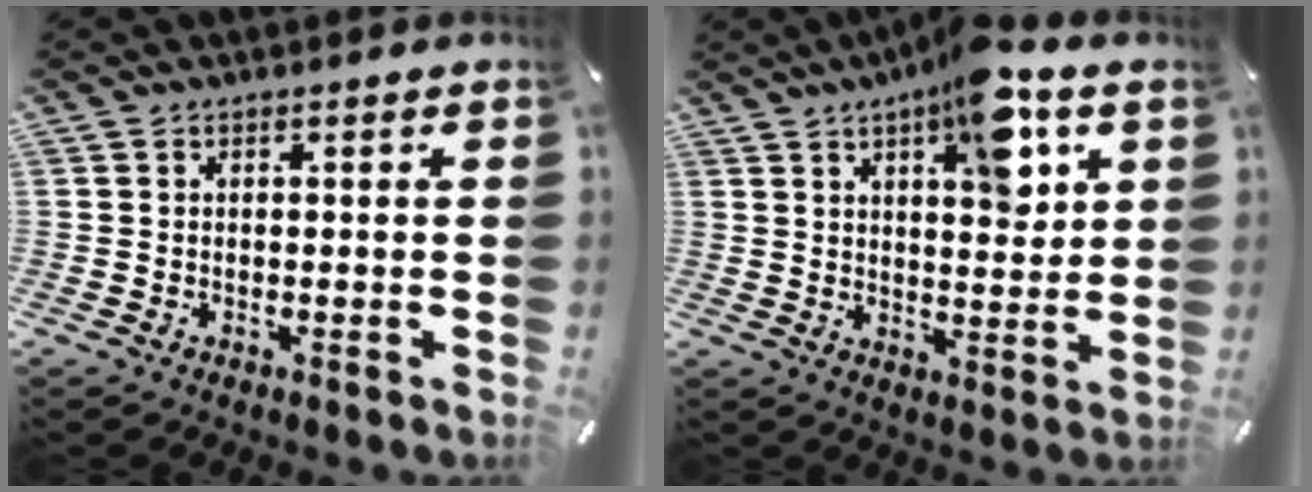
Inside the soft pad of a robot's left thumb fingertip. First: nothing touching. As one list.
[{"total": 12.4, "force": [6.7, 4.7, 9.4], "torque": [-0.127, -0.032, 0.109]}]